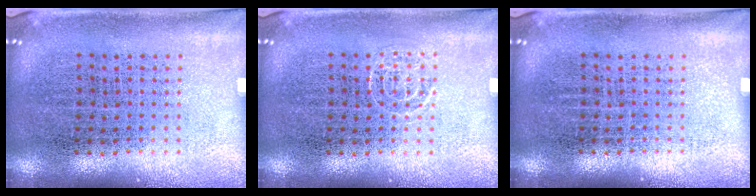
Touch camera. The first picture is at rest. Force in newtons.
{"total": 0.9, "press": 0.9, "slide": 0.2}
{"total": 0.0}